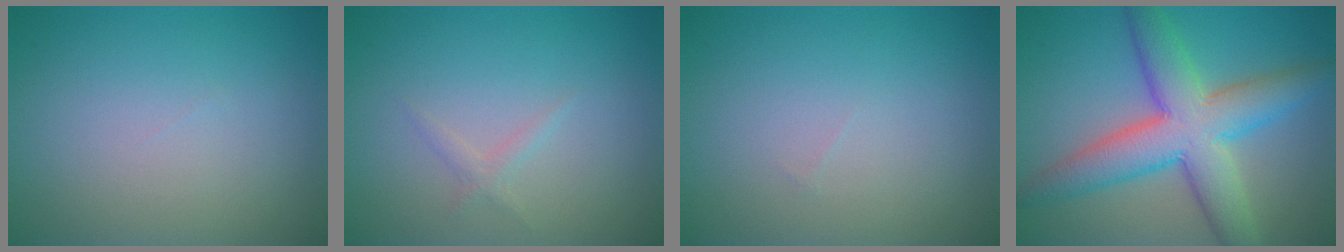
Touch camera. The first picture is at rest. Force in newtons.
{"total": 0.9, "press": 0.9, "slide": 0.0}
{"total": 0.0}
{"total": 8.5, "press": 8.5, "slide": 0.3}